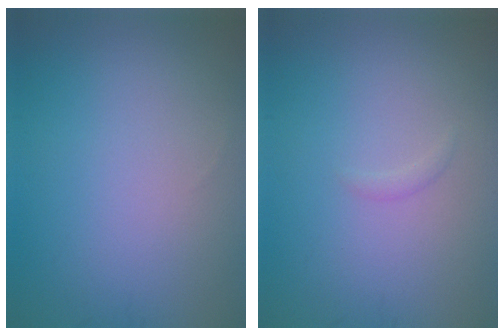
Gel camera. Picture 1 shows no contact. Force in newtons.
{"total": 0.5, "press": 0.5, "slide": 0.0}